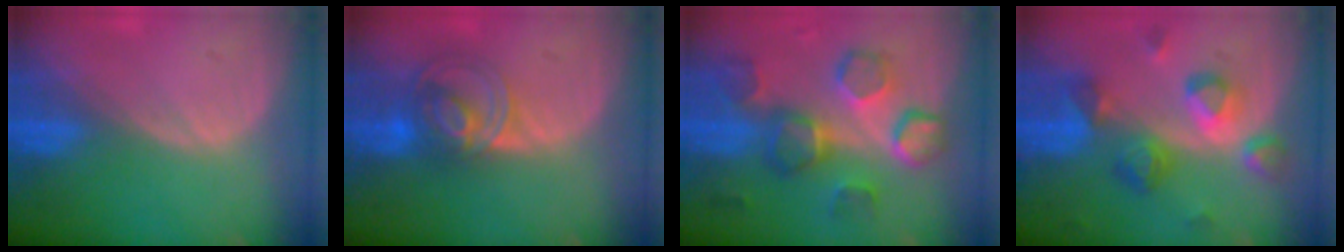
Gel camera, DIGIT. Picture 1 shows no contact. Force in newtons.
{"total": 7.4, "press": 6.2, "slide": 4.2}
{"total": 9.0, "press": 9.0, "slide": 0.3}
{"total": 9.1, "press": 8.1, "slide": 4.0}